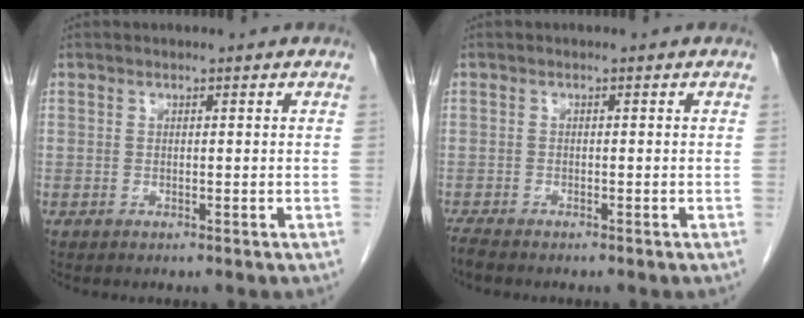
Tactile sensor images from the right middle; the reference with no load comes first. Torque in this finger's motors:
{"motor_torque": [0.06, -0.04, -0.03, 0.00]}